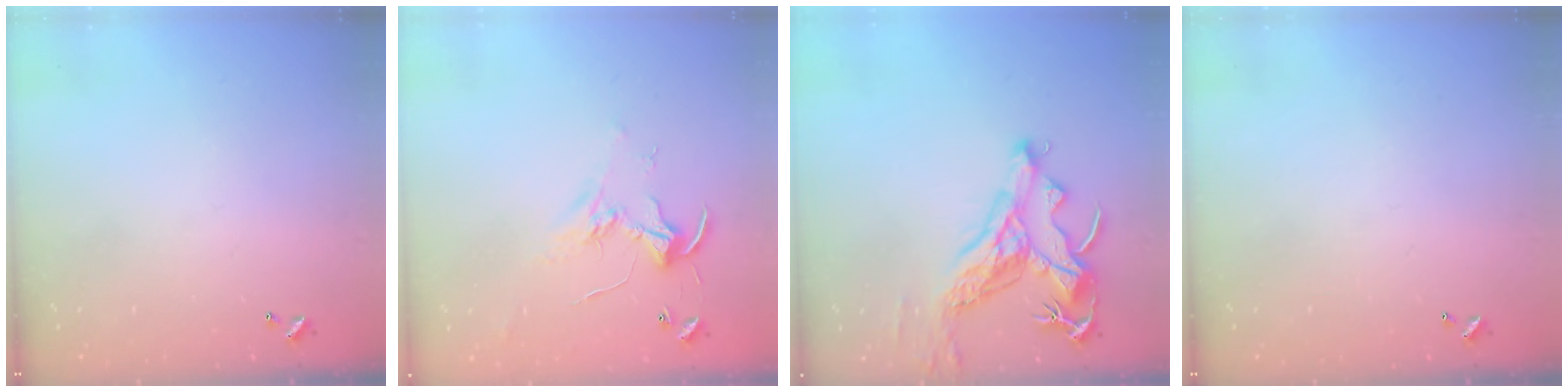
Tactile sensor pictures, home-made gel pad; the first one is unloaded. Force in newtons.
{"total": 2.5, "press": 2.5, "slide": 0.2}
{"total": 8.1, "press": 8.0, "slide": 1.4}
{"total": 0.0}